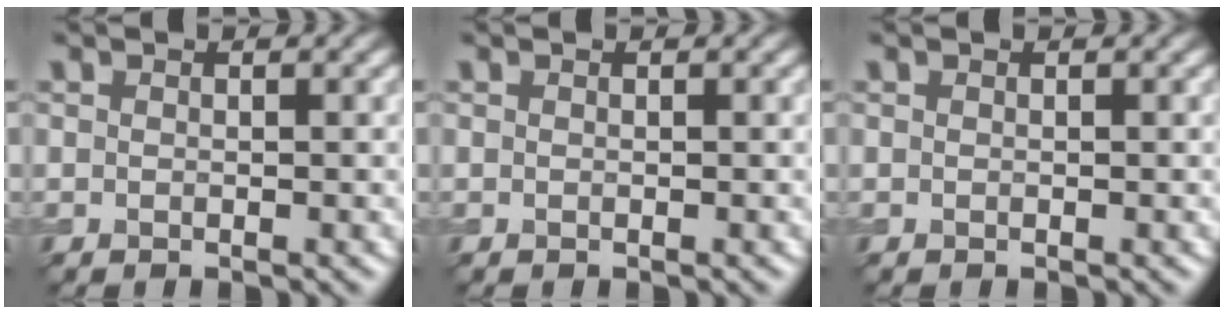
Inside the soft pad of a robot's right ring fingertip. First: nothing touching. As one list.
[{"total": 0.0}, {"total": 0.0}]